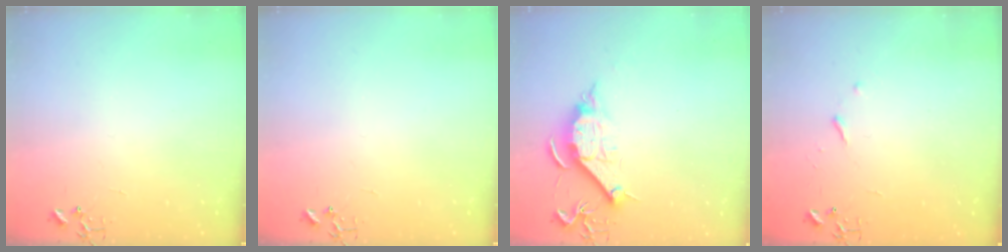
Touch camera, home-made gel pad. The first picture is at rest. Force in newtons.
{"total": 0.0}
{"total": 10.1, "press": 10.0, "slide": 0.8}
{"total": 3.4, "press": 3.3, "slide": 0.6}